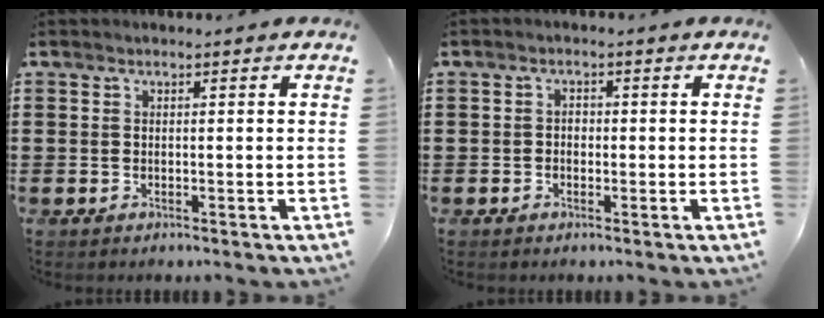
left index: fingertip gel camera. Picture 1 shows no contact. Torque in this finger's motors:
{"motor_torque": [0.02, 0.05, 0.02, 0.00]}